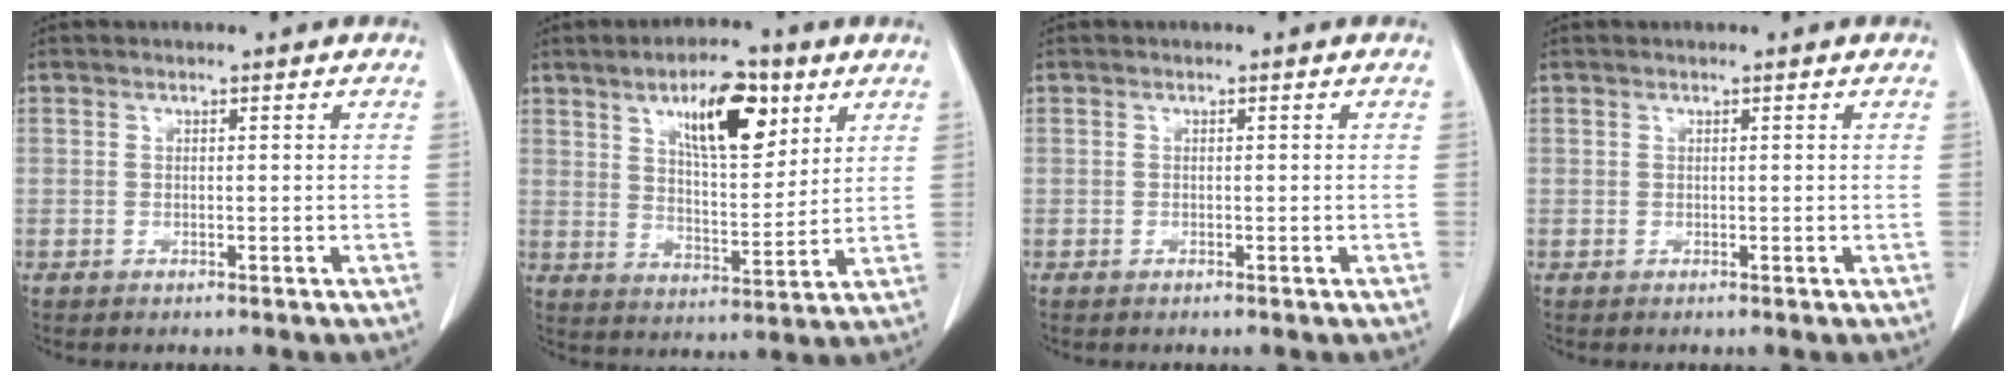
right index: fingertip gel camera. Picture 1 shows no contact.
{"total": 11.6, "force": [6.1, 3.8, 9.1], "torque": [-0.150, 0.004, 0.104]}
{"total": 0.0}
{"total": 0.0}